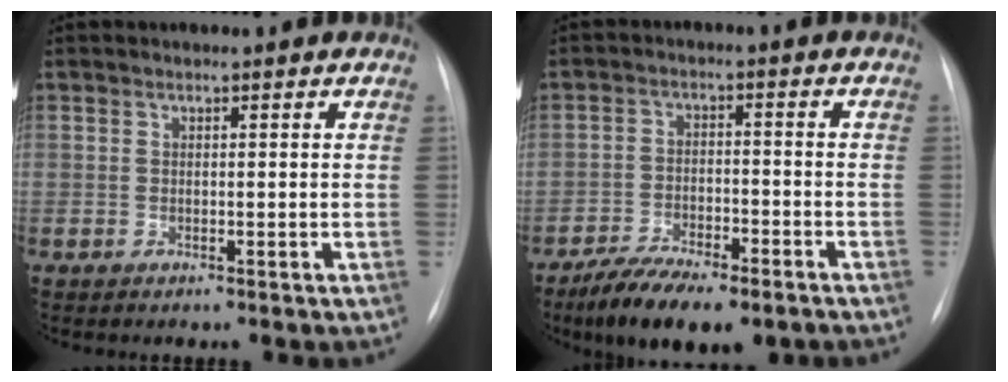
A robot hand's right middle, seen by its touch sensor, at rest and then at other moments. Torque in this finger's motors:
{"motor_torque": [0.67, -0.65, 0.16, 0.06]}